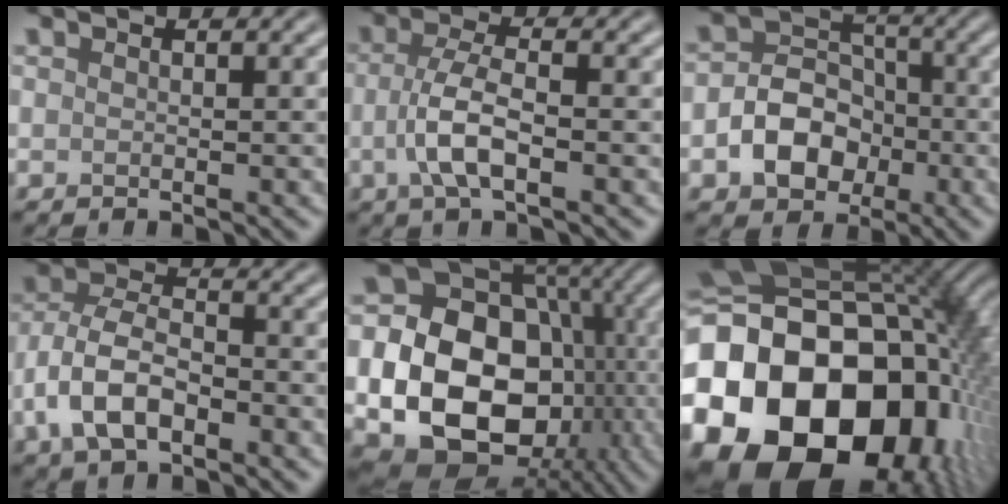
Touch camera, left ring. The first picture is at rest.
{"total": 4.1, "force": [-1.0, 1.4, 3.8], "torque": [-0.080, 0.003, -0.024]}
{"total": 5.6, "force": [-1.8, 4.2, 3.1], "torque": [-0.046, 0.001, -0.034]}
{"total": 6.5, "force": [-2.5, 3.6, 4.8], "torque": [-0.101, 0.003, -0.056]}
{"total": 18.6, "force": [-3.4, 15.2, 10.3], "torque": [-0.165, -0.028, -0.076]}
{"total": 23.5, "force": [-5.0, 17.6, 14.8], "torque": [-0.305, -0.035, -0.096]}